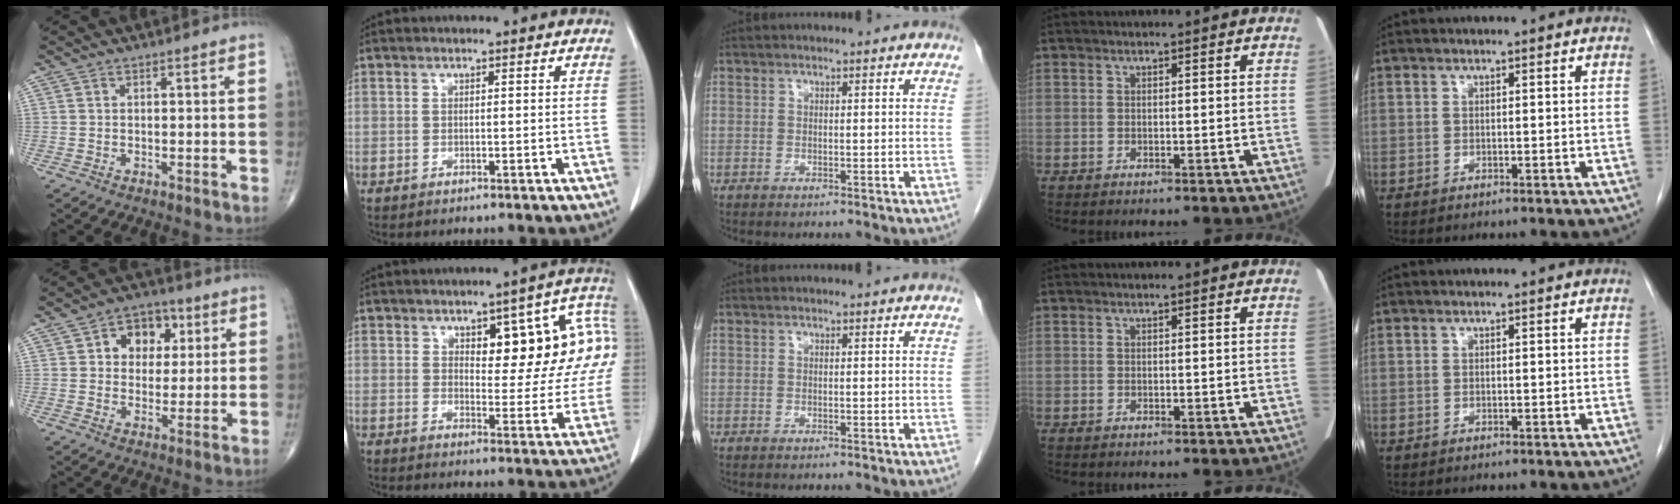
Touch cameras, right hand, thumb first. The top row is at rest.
{"thumb": {"total": 9.0, "force": [2.7, 6.8, 5.2], "torque": [-0.029, 0.000, 0.037]}, "index": {"total": 13.9, "force": [3.9, 5.4, 12.2], "torque": [-0.134, 0.029, 0.049]}}